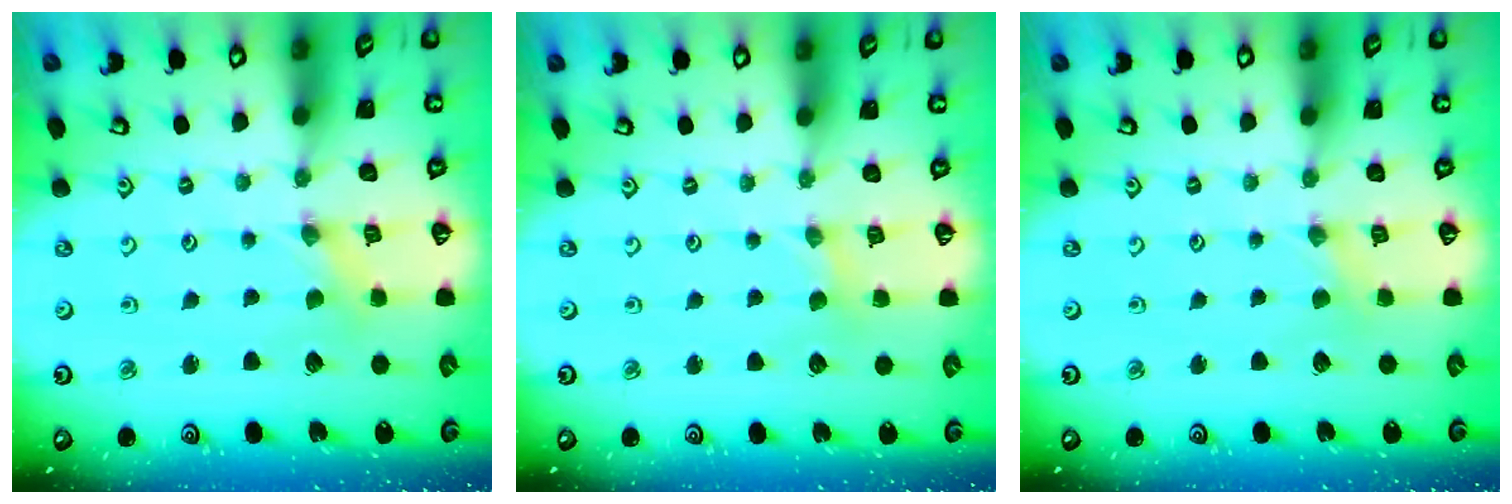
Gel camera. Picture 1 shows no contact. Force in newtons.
{"total": 2.0, "press": 2.0, "slide": 0.3}
{"total": 1.5, "press": 1.4, "slide": 0.2}